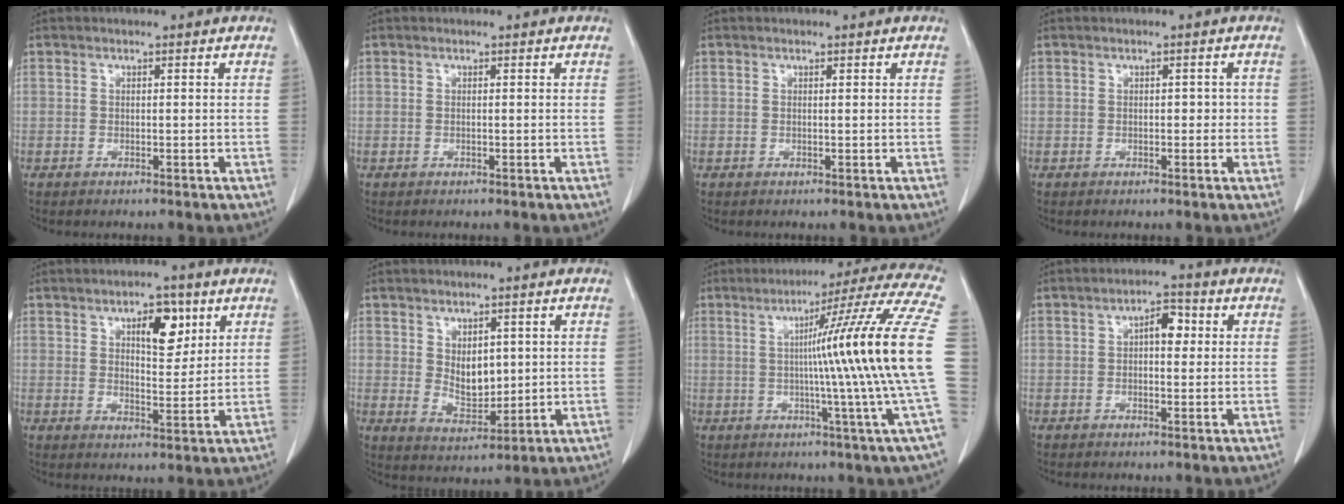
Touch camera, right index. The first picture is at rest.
{"total": 0.0}
{"total": 0.0}
{"total": 1.6, "force": [-0.1, 1.1, 1.2], "torque": [-0.011, 0.012, 0.000]}
{"total": 6.8, "force": [3.3, 2.8, 5.2], "torque": [-0.078, 0.002, 0.051]}
{"total": 5.4, "force": [1.3, 3.2, 4.2], "torque": [-0.073, -0.005, 0.036]}
{"total": 19.9, "force": [0.1, -3.4, 19.6], "torque": [-0.242, 0.002, -0.018]}
{"total": 4.1, "force": [0.8, 1.9, 3.5], "torque": [-0.053, 0.016, 0.009]}